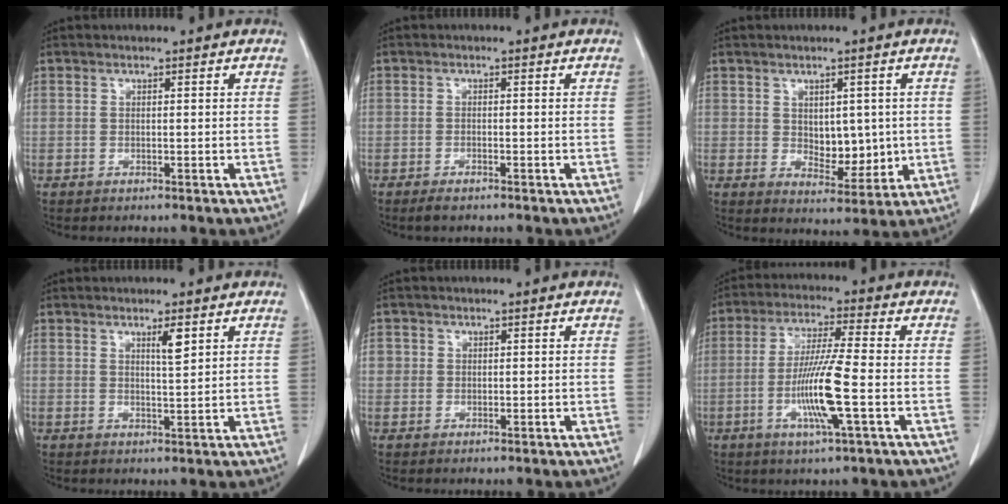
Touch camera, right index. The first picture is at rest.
{"total": 2.0, "force": [-1.6, 0.4, 1.1], "torque": [-0.025, -0.005, -0.024]}
{"total": 5.8, "force": [0.4, 3.5, 4.6], "torque": [-0.061, -0.006, 0.022]}
{"total": 2.6, "force": [1.4, 0.2, 2.2], "torque": [-0.040, -0.004, 0.024]}
{"total": 1.7, "force": [0.3, 1.6, 0.3], "torque": [0.008, 0.003, 0.003]}
{"total": 10.4, "force": [-2.7, -0.3, 10.0], "torque": [-0.198, -0.012, -0.055]}